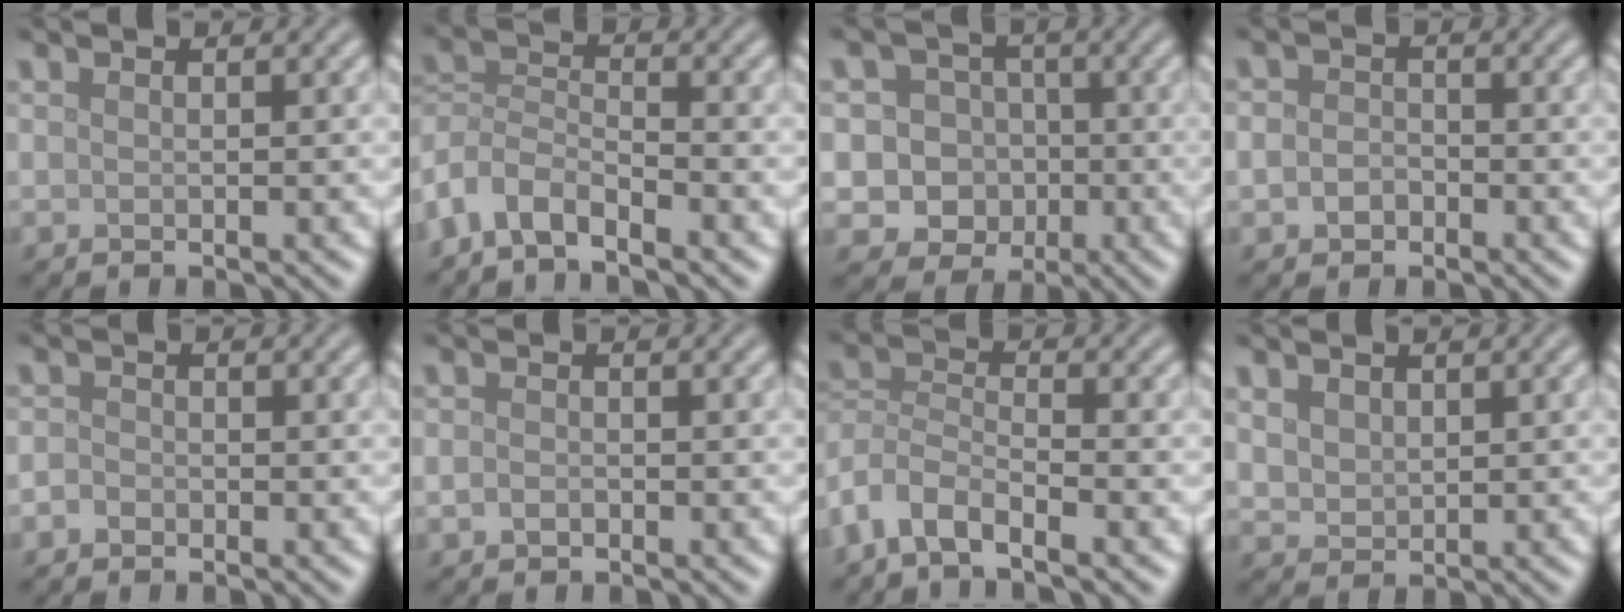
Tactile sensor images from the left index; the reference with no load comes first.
{"total": 4.1, "force": [-3.1, 1.7, 2.1], "torque": [-0.043, 0.000, -0.074]}
{"total": 8.0, "force": [-1.5, 7.4, 2.4], "torque": [-0.027, 0.013, -0.059]}
{"total": 1.8, "force": [-0.6, 1.5, 0.8], "torque": [-0.010, -0.001, -0.018]}
{"total": 1.0, "force": [-0.6, 0.8, 0.3], "torque": [-0.005, 0.000, -0.015]}
{"total": 0.9, "force": [-0.4, 0.6, 0.5], "torque": [-0.009, -0.002, -0.009]}
{"total": 4.5, "force": [-3.3, 1.6, 2.6], "torque": [-0.054, -0.003, -0.075]}
{"total": 2.1, "force": [1.0, 1.5, 0.9], "torque": [-0.023, -0.003, 0.024]}